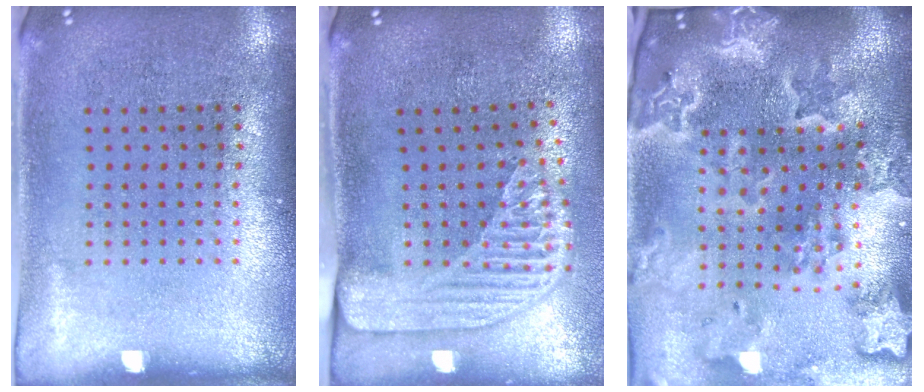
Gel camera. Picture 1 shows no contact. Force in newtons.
{"total": 2.3, "press": 1.8, "slide": 1.5}
{"total": 4.5, "press": 3.7, "slide": 2.7}